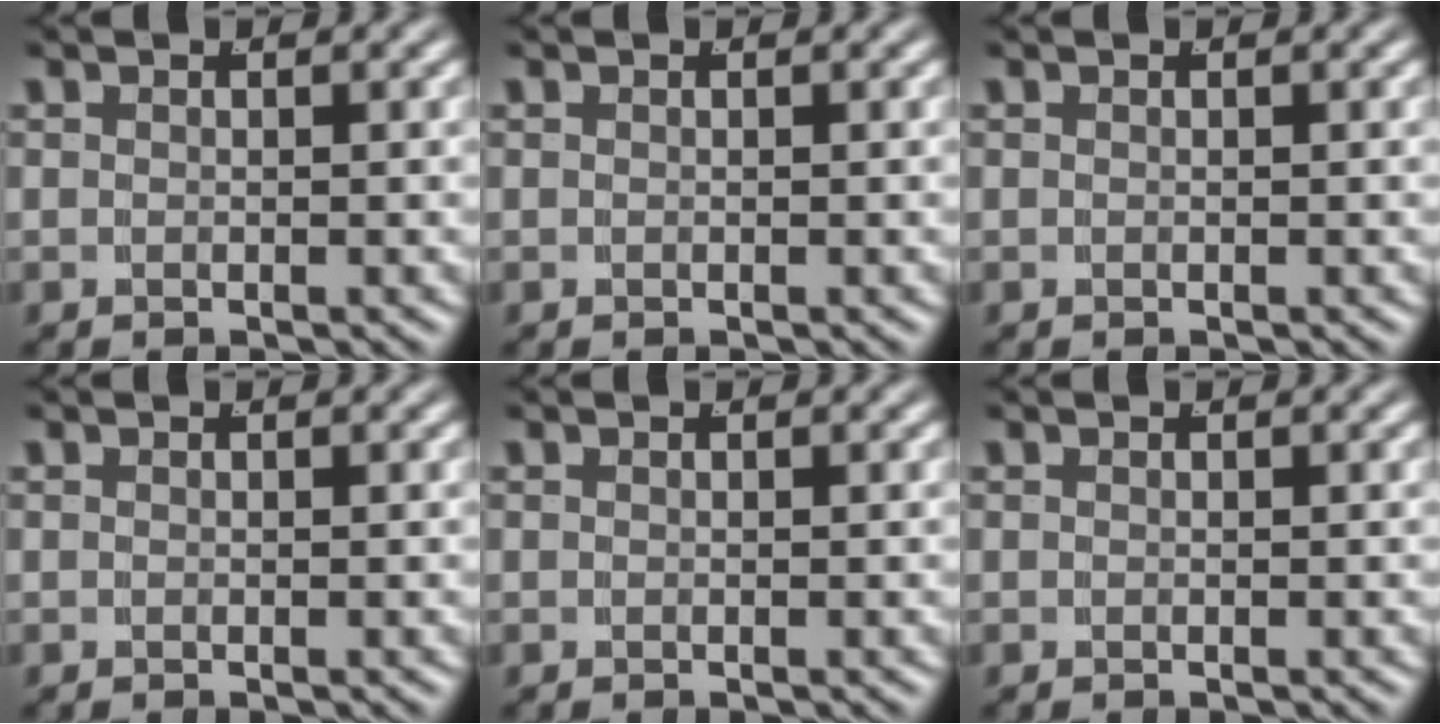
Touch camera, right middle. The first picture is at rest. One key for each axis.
{"total": 0.0}
{"total": 0.0}
{"total": 0.0}
{"total": 0.0}
{"total": 0.0}